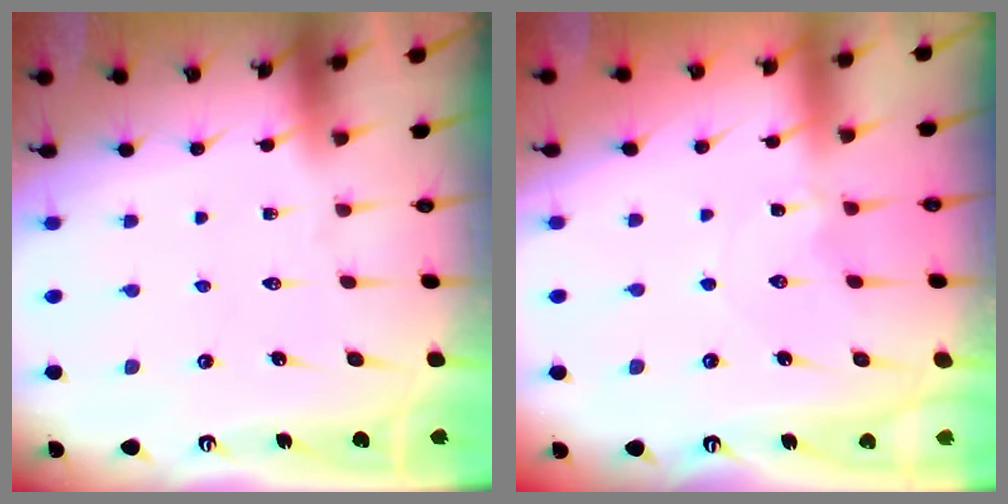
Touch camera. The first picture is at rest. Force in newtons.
{"total": 1.0, "press": 1.0, "slide": 0.3}